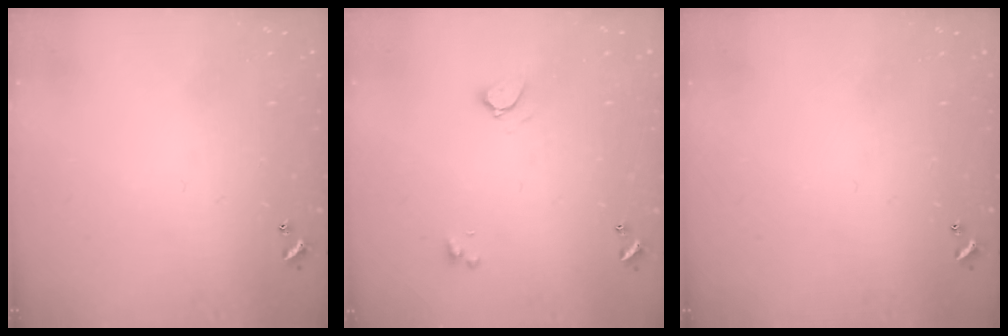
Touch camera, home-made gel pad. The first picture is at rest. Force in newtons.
{"total": 1.3, "press": 1.3, "slide": 0.2}
{"total": 0.0}